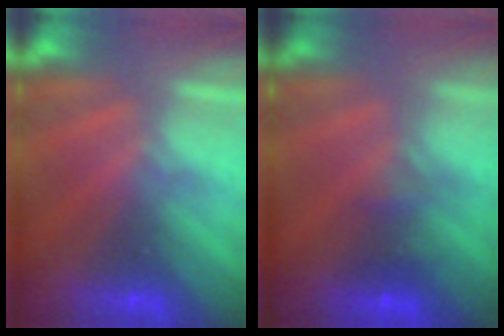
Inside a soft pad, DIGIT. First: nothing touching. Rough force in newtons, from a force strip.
{"total": 4.5}